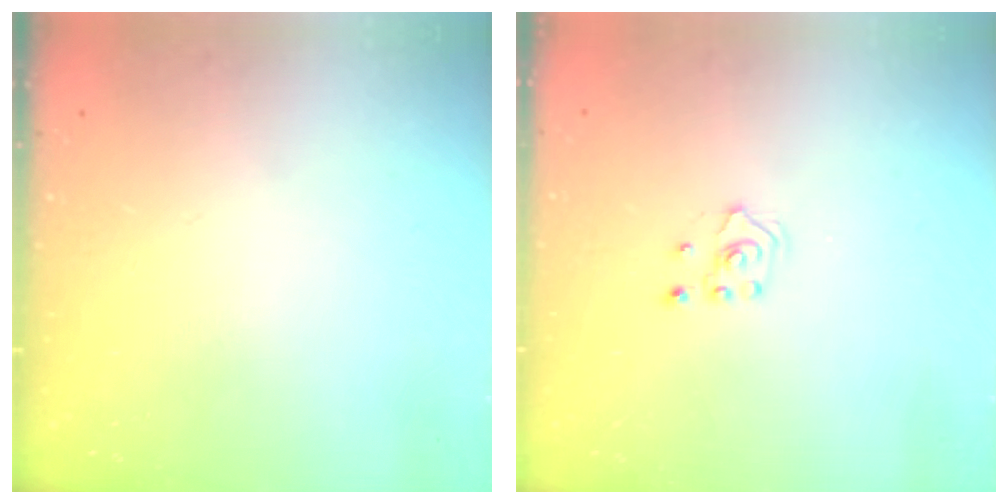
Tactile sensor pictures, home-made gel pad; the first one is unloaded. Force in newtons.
{"total": 2.4, "press": 2.2, "slide": 0.8}